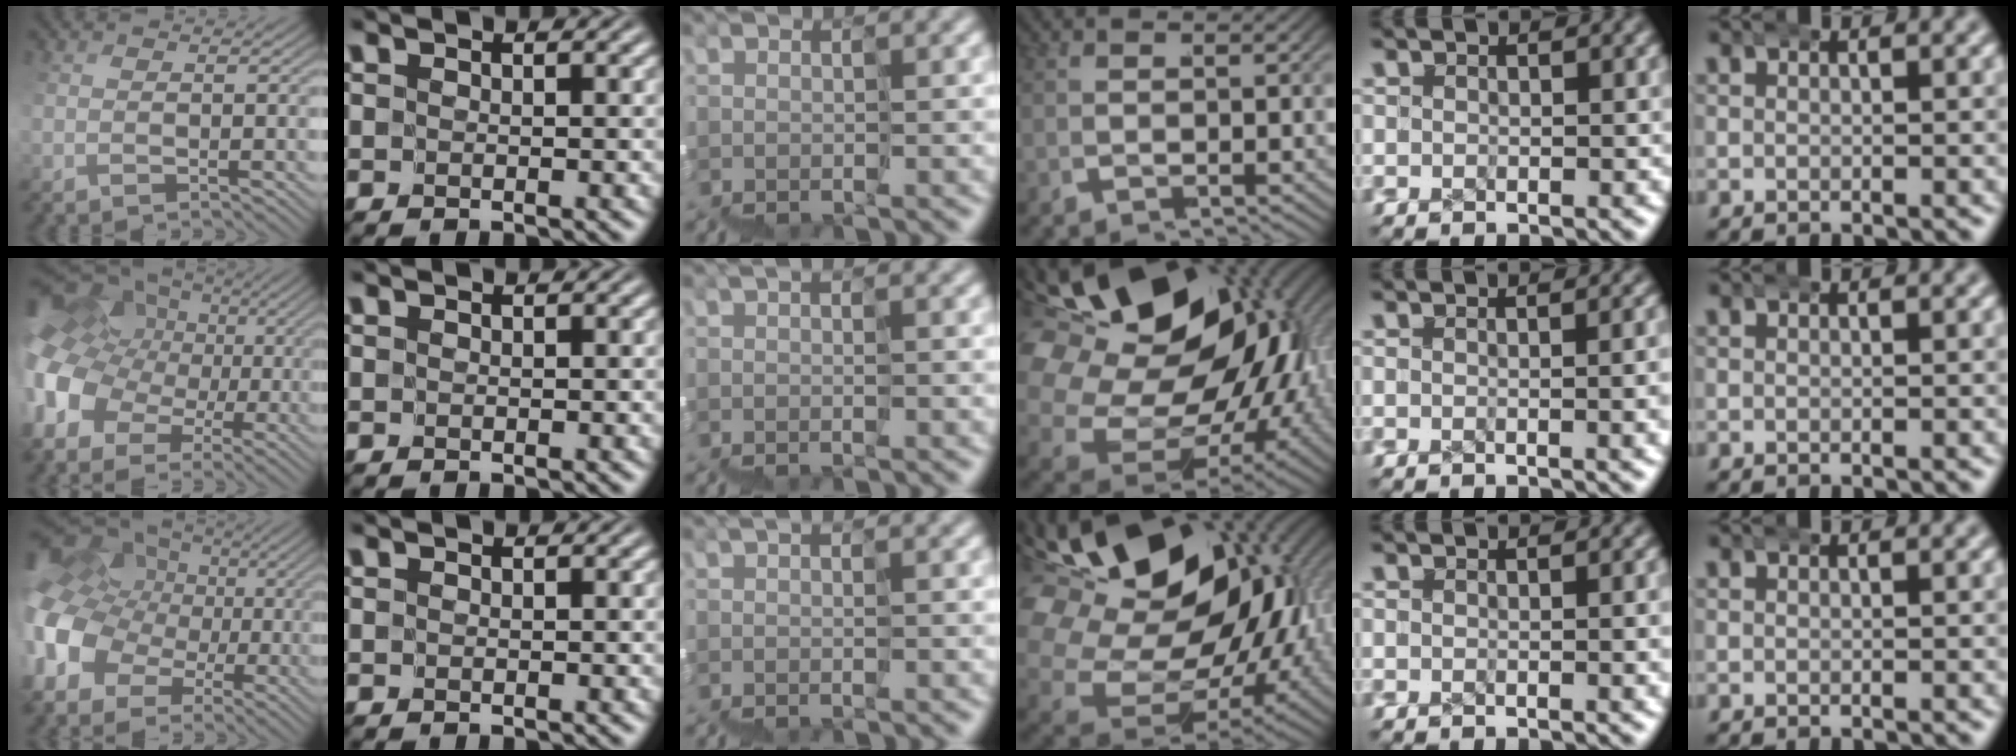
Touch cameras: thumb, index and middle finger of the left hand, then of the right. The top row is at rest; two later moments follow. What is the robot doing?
{"motion": "wrap", "object": "ethernet cable"}